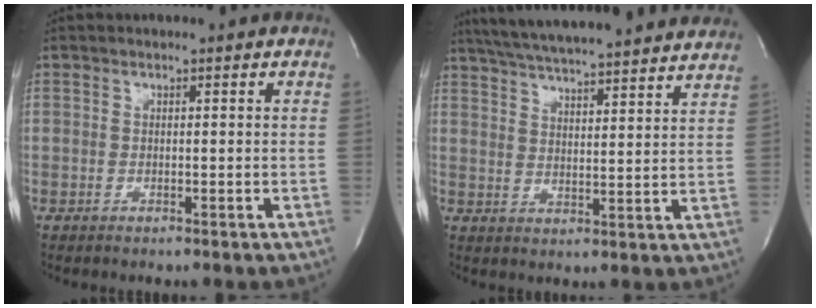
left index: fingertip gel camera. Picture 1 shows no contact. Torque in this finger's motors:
{"motor_torque": [0.00, -0.70, 0.19, 0.13]}